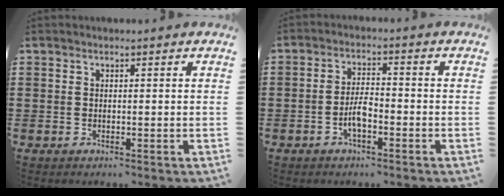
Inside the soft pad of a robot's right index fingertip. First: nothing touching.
{"total": 4.2, "force": [-1.7, 1.4, 3.6], "torque": [-0.084, 0.000, -0.038]}